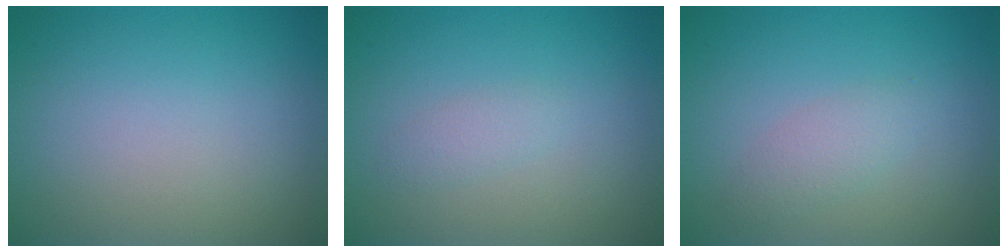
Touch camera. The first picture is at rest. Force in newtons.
{"total": 1.1, "press": 1.1, "slide": 0.1}
{"total": 1.6, "press": 1.6, "slide": 0.1}